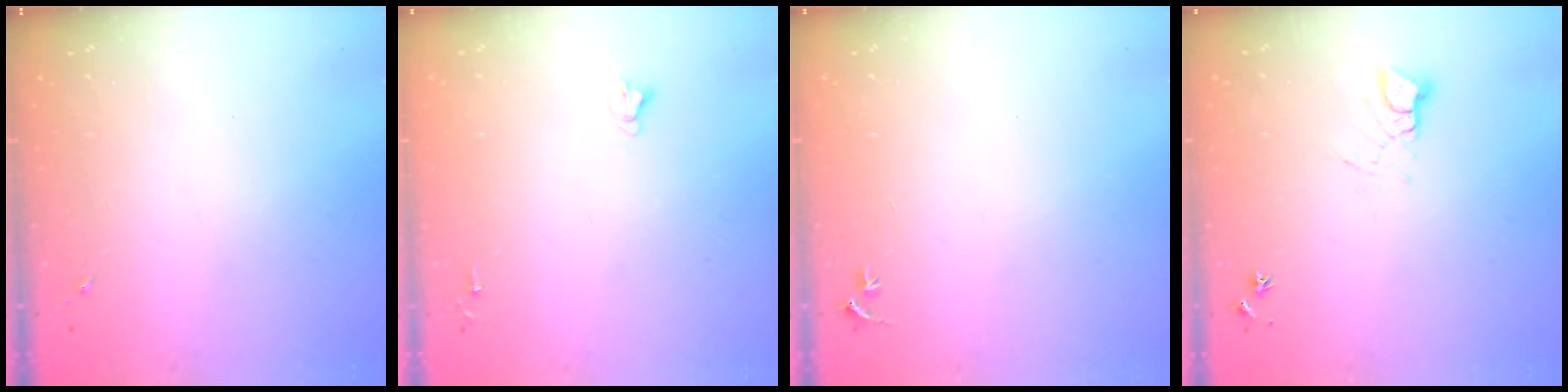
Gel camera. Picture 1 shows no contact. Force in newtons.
{"total": 2.7, "press": 2.7, "slide": 0.2}
{"total": 2.7, "press": 2.7, "slide": 0.3}
{"total": 5.4, "press": 5.4, "slide": 0.5}